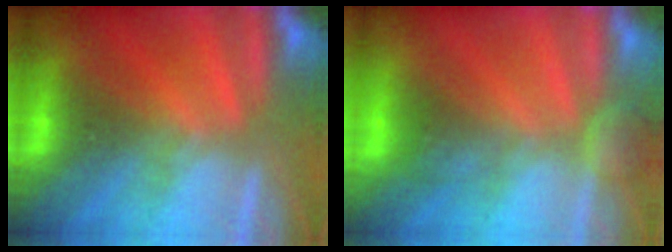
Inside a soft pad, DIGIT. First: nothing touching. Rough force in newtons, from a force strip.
{"total": 2.4}